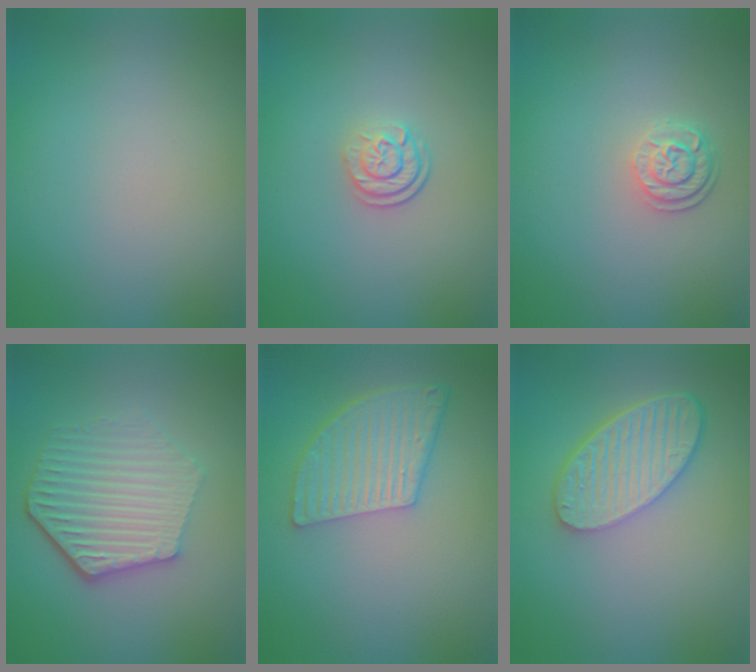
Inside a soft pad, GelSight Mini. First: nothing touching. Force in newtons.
{"total": 2.4, "press": 1.7, "slide": 1.7}
{"total": 2.3, "press": 1.8, "slide": 1.4}
{"total": 6.1, "press": 4.5, "slide": 4.0}
{"total": 5.8, "press": 4.3, "slide": 3.8}
{"total": 6.1, "press": 4.7, "slide": 3.9}